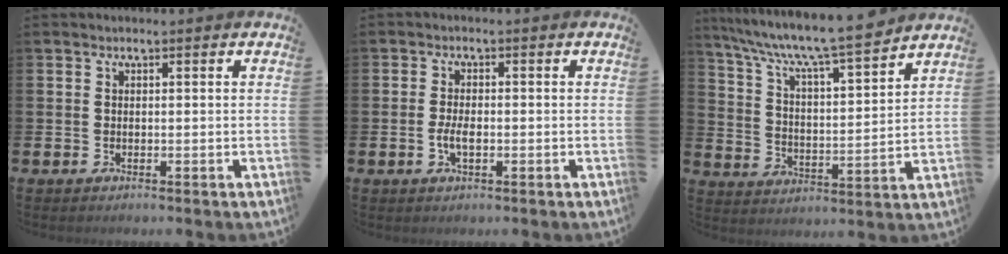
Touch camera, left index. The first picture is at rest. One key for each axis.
{"total": 2.5, "fx": -0.6, "fy": 1.1, "fz": 2.2, "tx": -0.036, "ty": 0.000, "tz": -0.013}
{"total": 9.1, "fx": 8.4, "fy": 0.7, "fz": 3.3, "tx": -0.093, "ty": -0.064, "tz": 0.140}